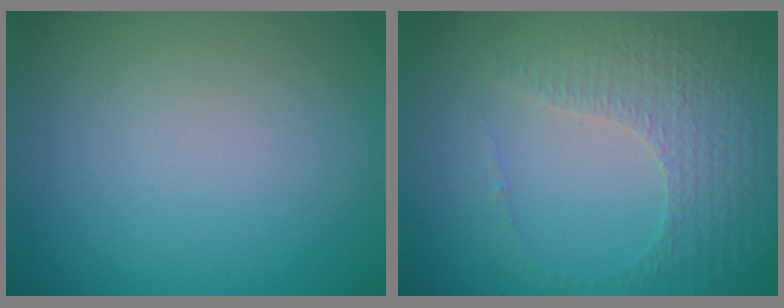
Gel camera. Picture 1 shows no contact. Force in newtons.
{"total": 4.4, "press": 3.1, "slide": 3.1}